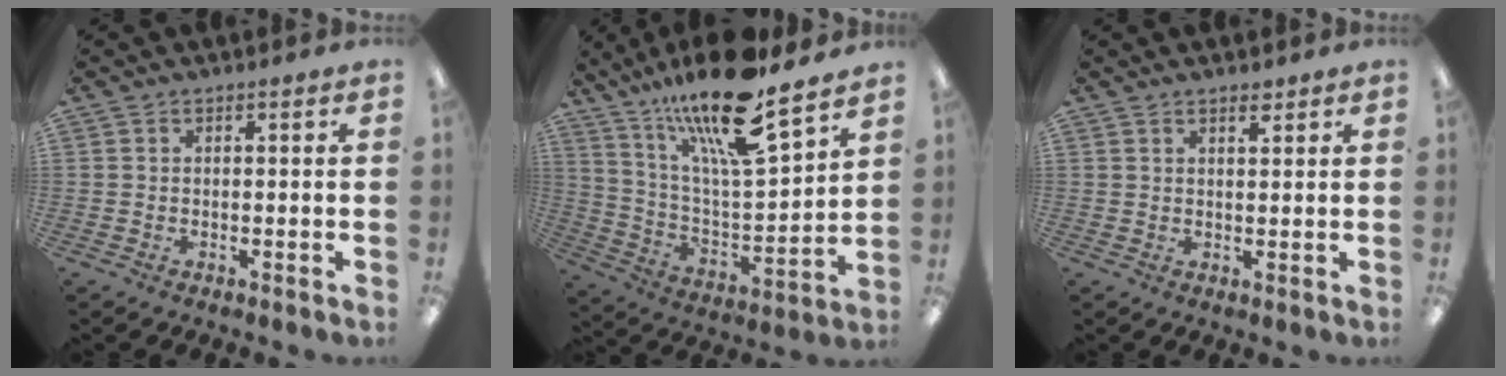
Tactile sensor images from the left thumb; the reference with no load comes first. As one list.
[{"total": 21.2, "force": [16.5, 4.2, 12.6], "torque": [-0.230, -0.100, 0.274]}, {"total": 2.0, "force": [1.7, 0.5, 1.0], "torque": [-0.015, -0.004, 0.029]}]